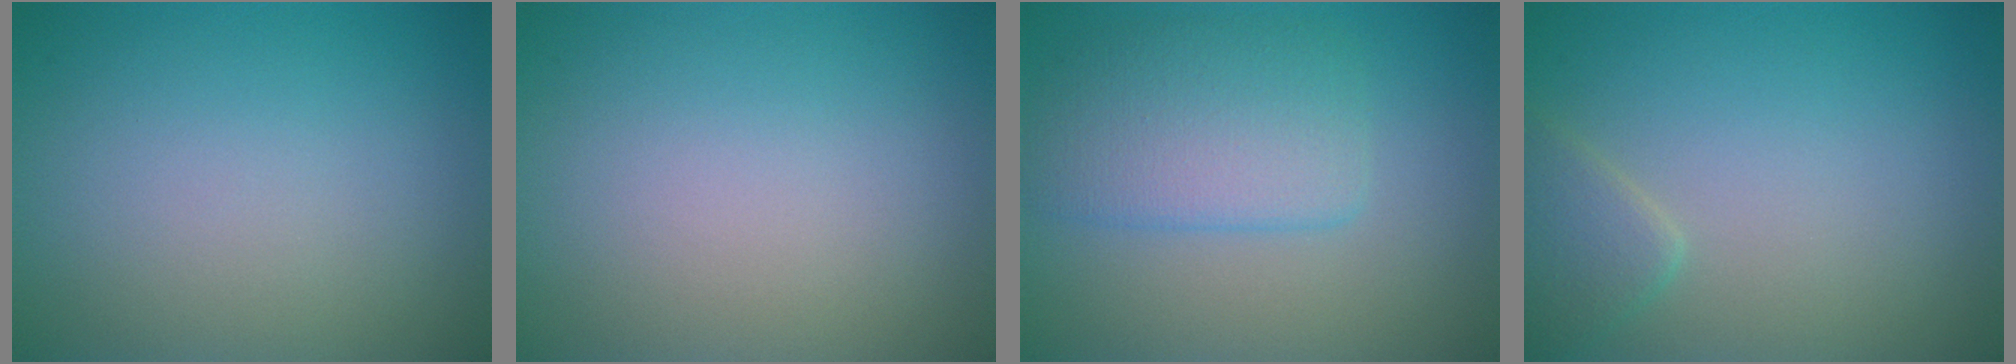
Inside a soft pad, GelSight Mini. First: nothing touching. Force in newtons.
{"total": 0.0}
{"total": 4.4, "press": 4.4, "slide": 0.0}
{"total": 2.1, "press": 2.1, "slide": 0.1}